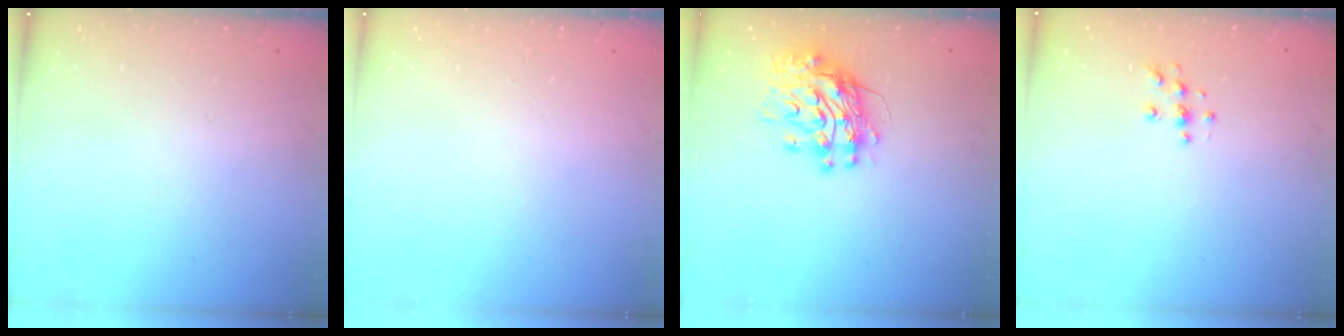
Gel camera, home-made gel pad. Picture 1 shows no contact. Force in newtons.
{"total": 0.0}
{"total": 11.4, "press": 11.4, "slide": 1.0}
{"total": 4.9, "press": 4.8, "slide": 0.6}